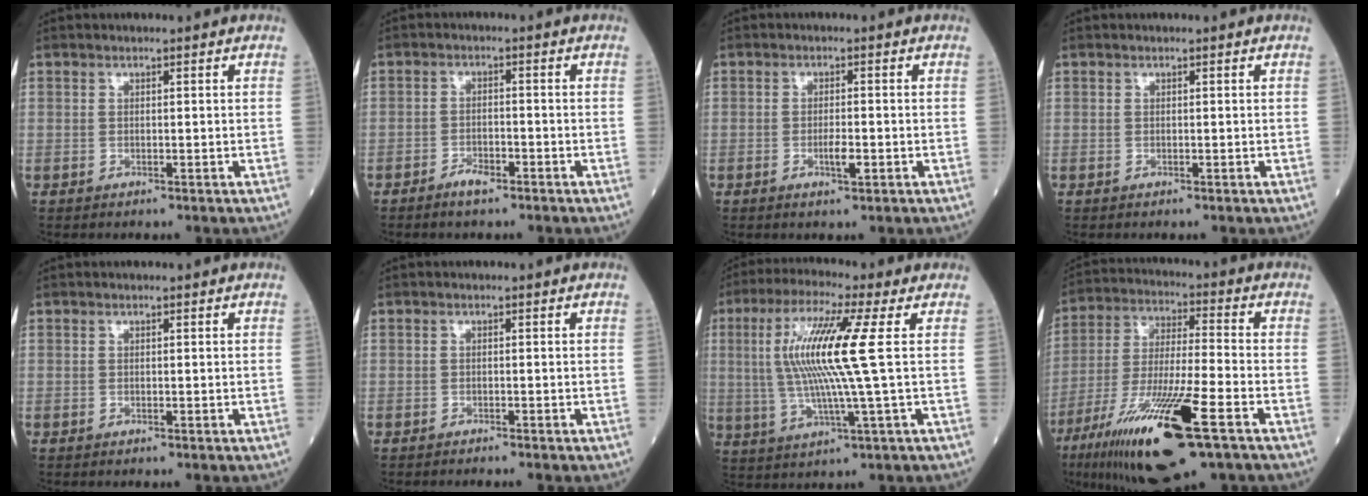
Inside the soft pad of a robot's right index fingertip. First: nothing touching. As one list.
[{"total": 3.0, "force": [-2.2, 1.0, 1.9], "torque": [-0.036, 0.001, -0.039]}, {"total": 2.7, "force": [-0.9, 0.5, 2.5], "torque": [-0.045, -0.001, -0.013]}, {"total": 0.0}, {"total": 0.0}, {"total": 2.2, "force": [-2.0, 0.0, 0.8], "torque": [-0.011, -0.002, -0.025]}, {"total": 12.5, "force": [1.9, -0.8, 12.4], "torque": [-0.256, 0.005, 0.031]}, {"total": 20.2, "force": [-10.6, 2.4, 17.0], "torque": [-0.322, -0.049, -0.186]}]